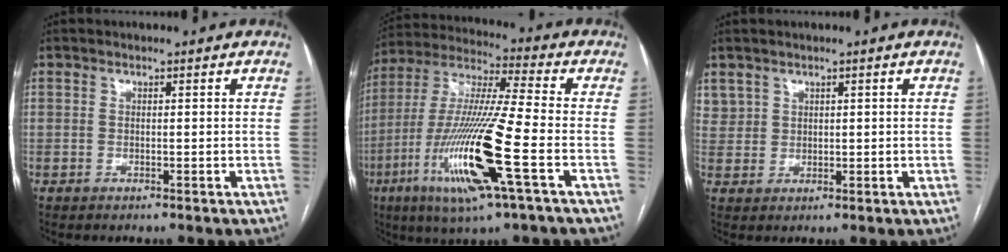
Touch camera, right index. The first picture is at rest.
{"total": 19.0, "force": [-6.6, 0.7, 17.8], "torque": [-0.381, -0.026, -0.127]}
{"total": 3.0, "force": [1.9, 2.4, 0.2], "torque": [0.003, 0.006, 0.040]}